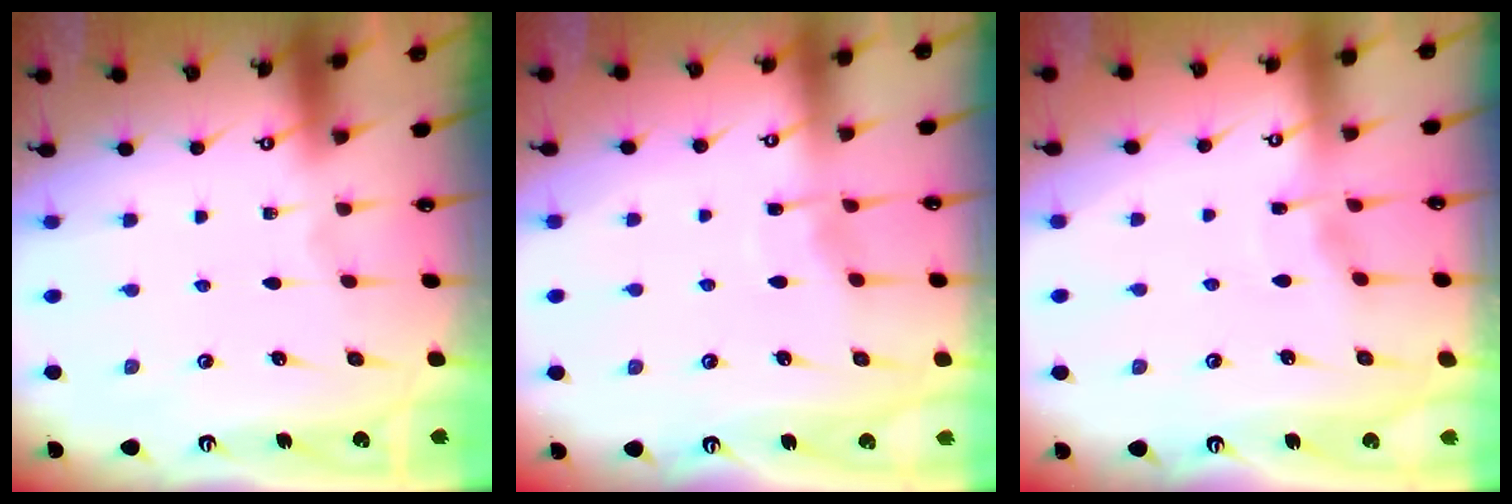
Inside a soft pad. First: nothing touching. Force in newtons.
{"total": 4.2, "press": 4.2, "slide": 0.5}
{"total": 3.3, "press": 3.3, "slide": 0.4}